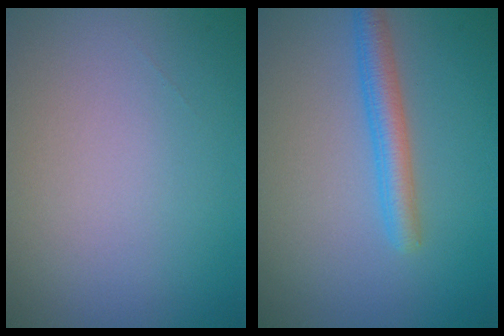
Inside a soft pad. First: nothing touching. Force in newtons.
{"total": 2.8, "press": 2.8, "slide": 0.0}